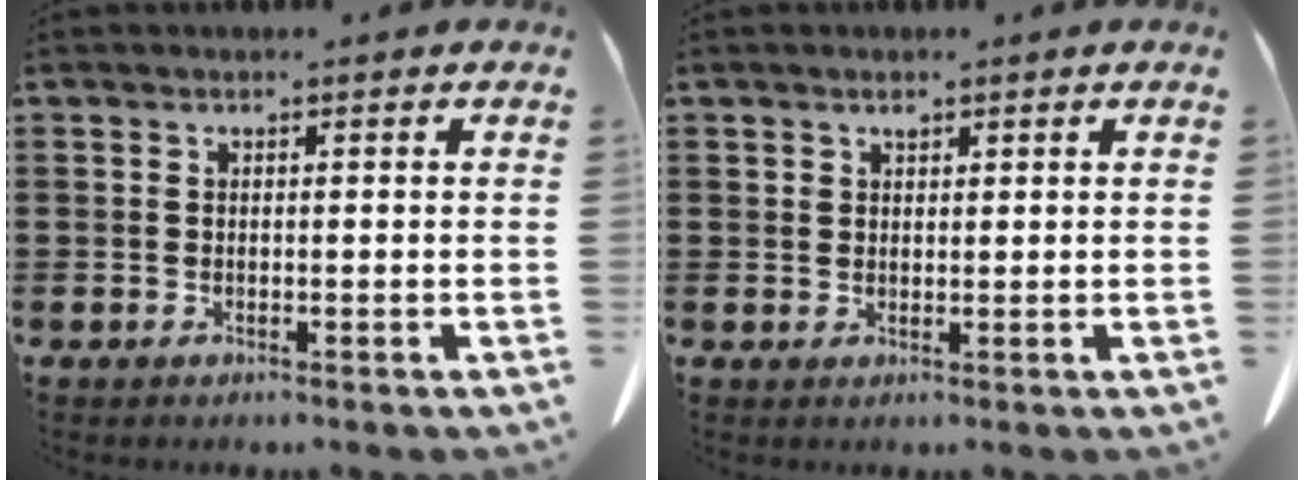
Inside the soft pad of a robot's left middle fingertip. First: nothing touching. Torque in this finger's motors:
{"motor_torque": [-0.05, -0.05, 0.04, 0.01]}